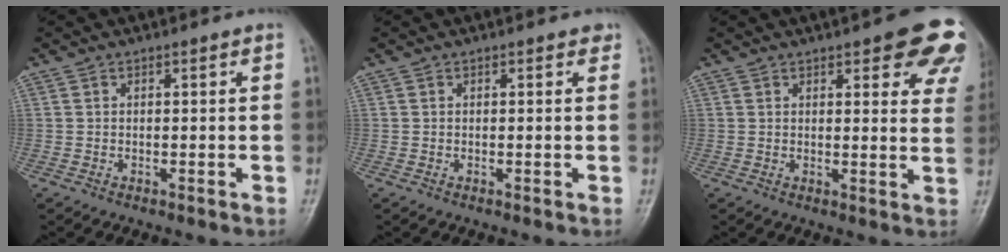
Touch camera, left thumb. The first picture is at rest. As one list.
[{"total": 0.8, "force": [0.5, 0.5, 0.4], "torque": [0.004, -0.001, -0.001]}, {"total": 13.8, "force": [7.7, 4.6, 10.4], "torque": [-0.089, -0.026, 0.080]}]